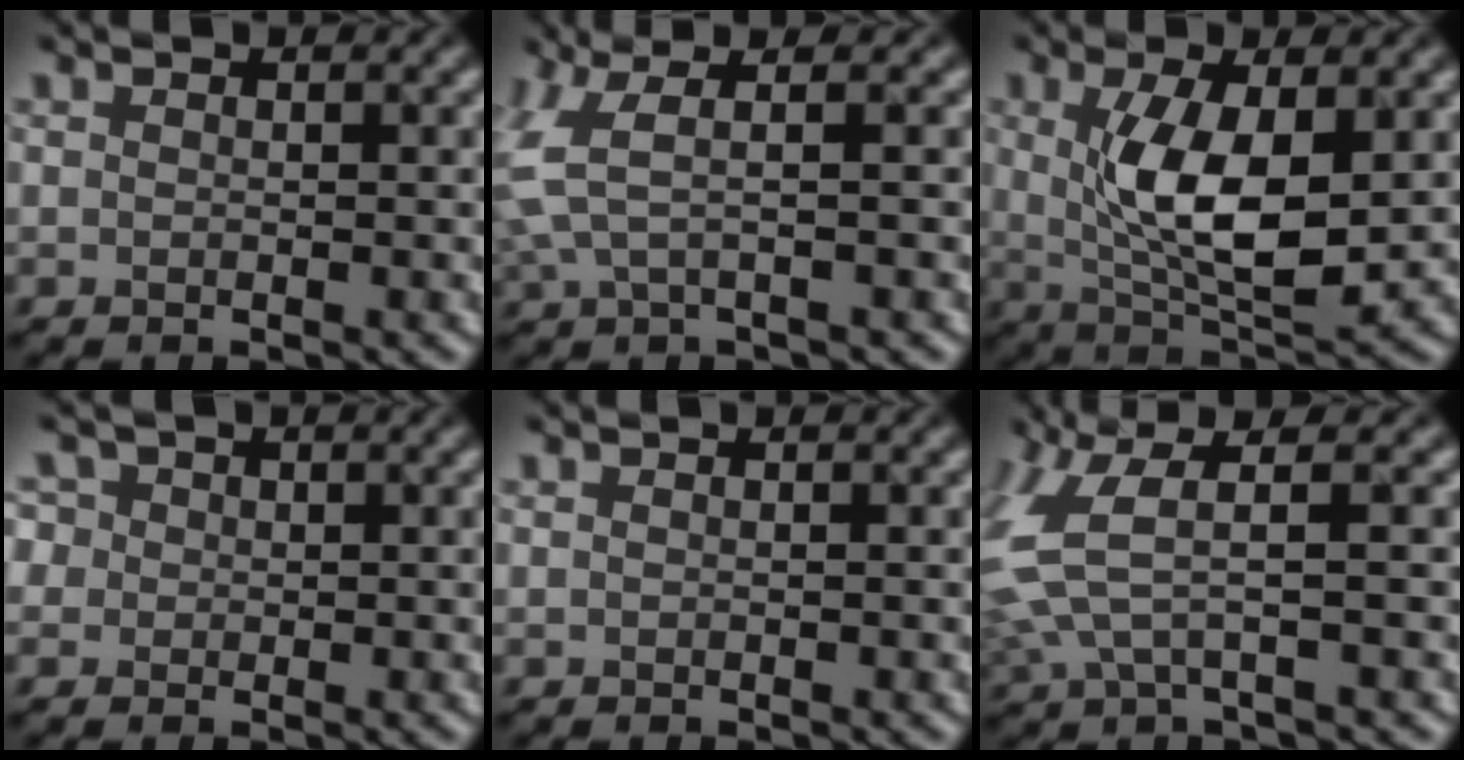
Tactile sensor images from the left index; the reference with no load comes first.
{"total": 2.6, "force": [-0.1, 0.2, 2.5], "torque": [-0.075, 0.003, 0.019]}
{"total": 6.8, "force": [0.1, 2.6, 6.3], "torque": [-0.132, -0.011, 0.026]}
{"total": 2.1, "force": [0.6, 2.0, 0.4], "torque": [-0.024, 0.018, 0.018]}
{"total": 0.0}
{"total": 4.2, "force": [0.4, 0.7, 4.2], "torque": [-0.124, -0.001, 0.030]}